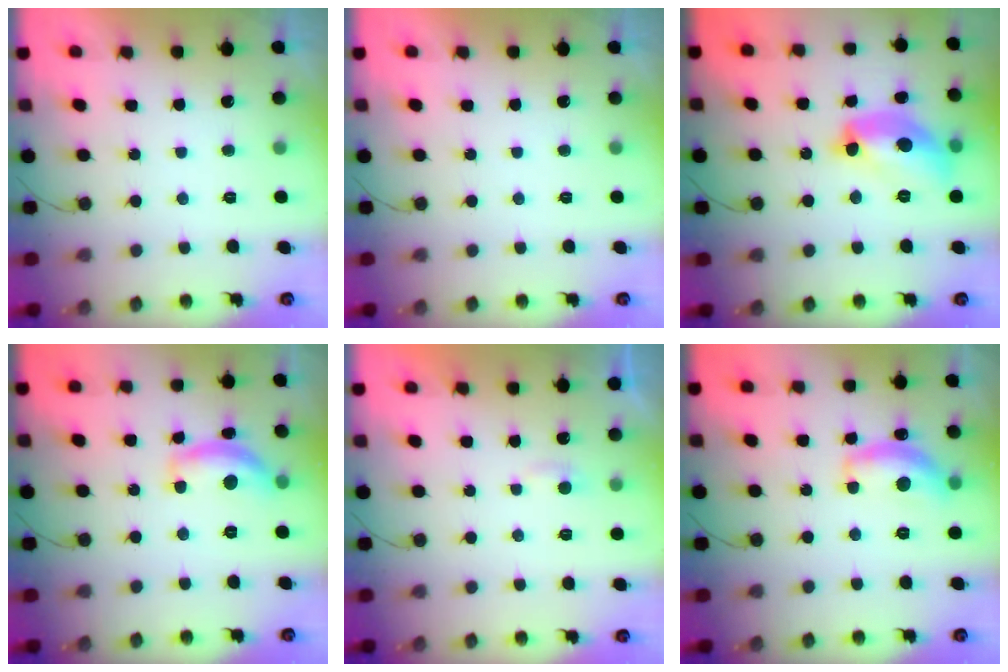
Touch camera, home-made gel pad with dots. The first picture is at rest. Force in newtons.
{"total": 0.0}
{"total": 15.4, "press": 15.4, "slide": 0.8}
{"total": 12.7, "press": 12.6, "slide": 0.8}
{"total": 2.4, "press": 2.4, "slide": 0.2}
{"total": 13.3, "press": 13.3, "slide": 0.8}